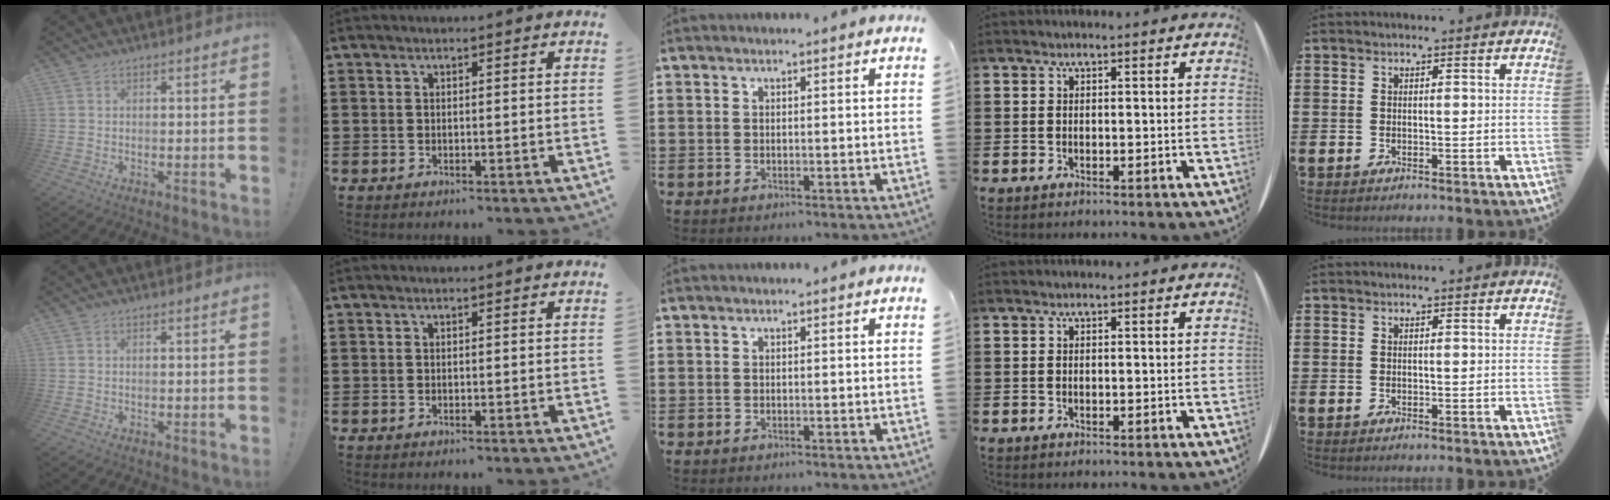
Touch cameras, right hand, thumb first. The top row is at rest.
{}